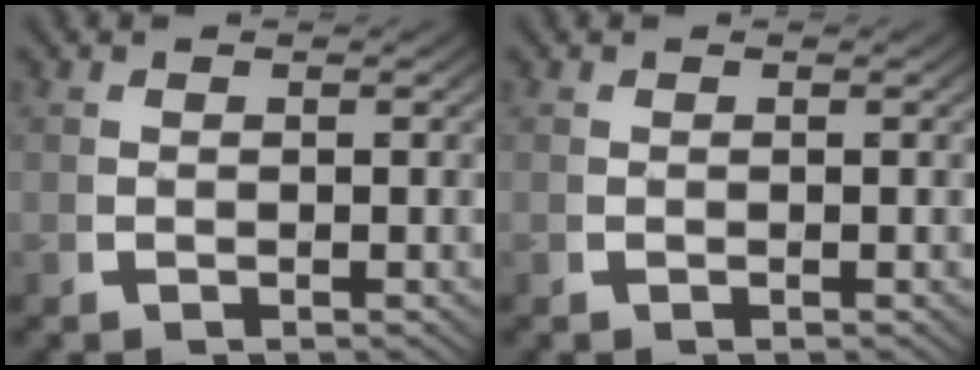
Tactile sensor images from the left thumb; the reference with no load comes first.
{"total": 0.0}